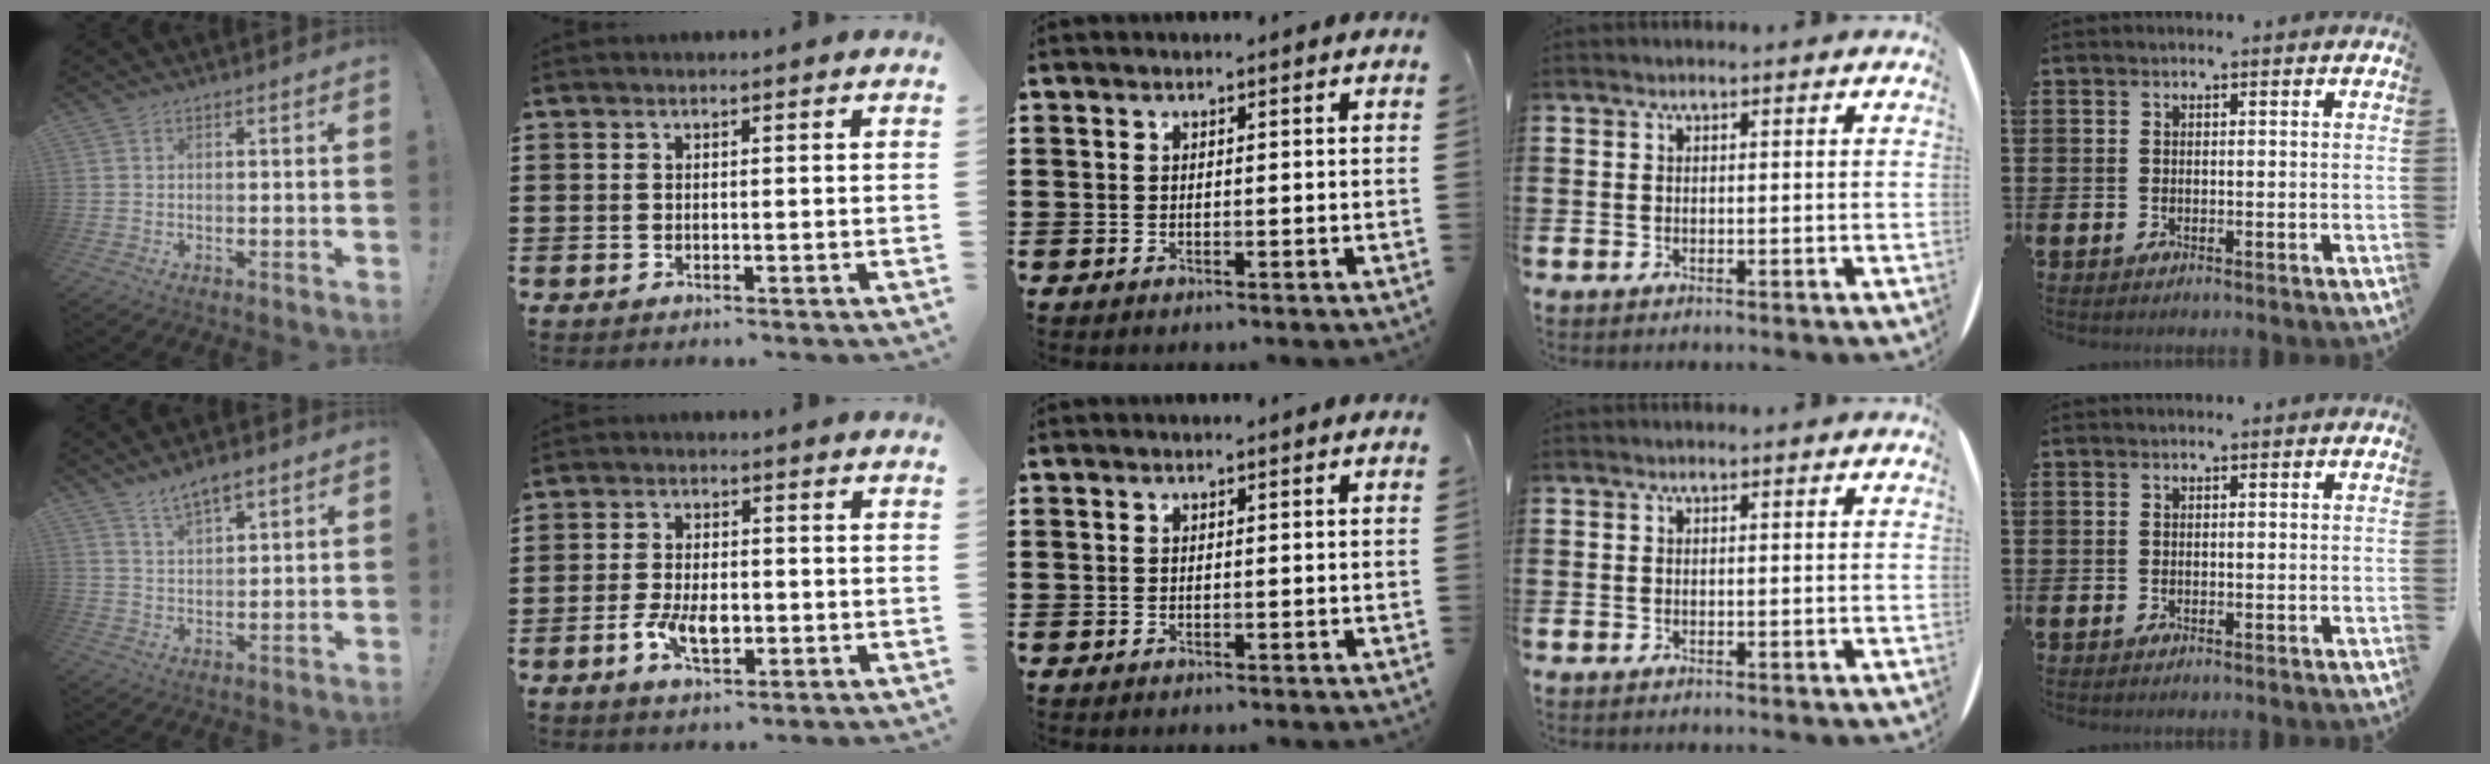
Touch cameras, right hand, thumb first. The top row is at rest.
{"thumb": {"total": 6.1, "force": [4.8, 2.1, 3.3], "torque": [-0.055, -0.025, 0.086]}, "index": {"total": 5.6, "force": [-1.5, 2.9, 4.5], "torque": [-0.090, 0.004, -0.027]}}